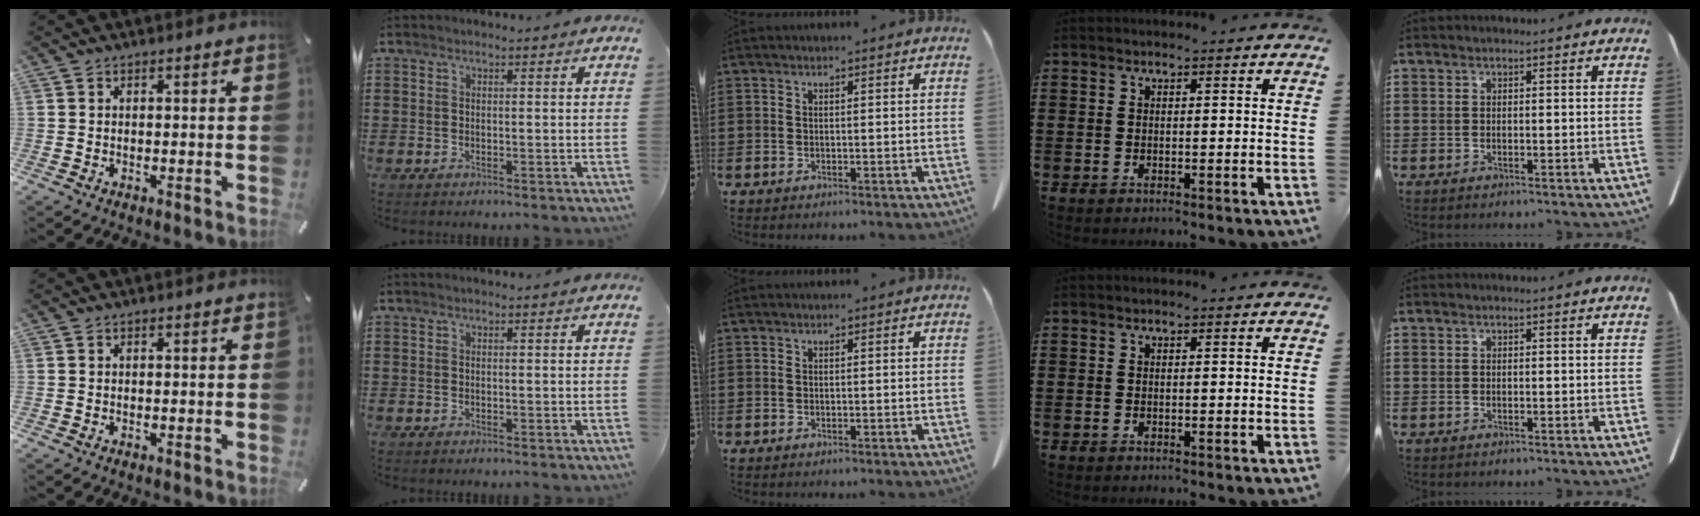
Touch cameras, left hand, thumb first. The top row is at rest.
{}